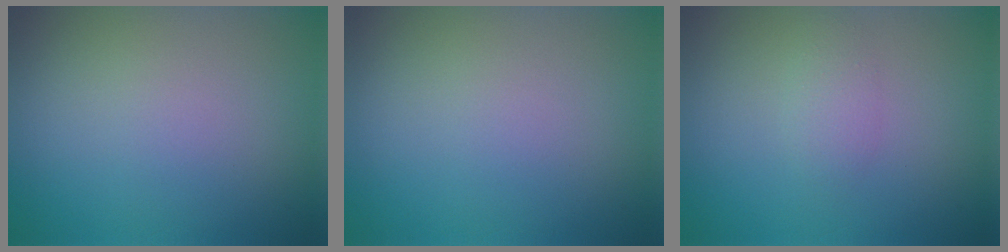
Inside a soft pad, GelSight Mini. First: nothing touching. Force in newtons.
{"total": 0.0}
{"total": 1.3, "press": 1.3, "slide": 0.0}